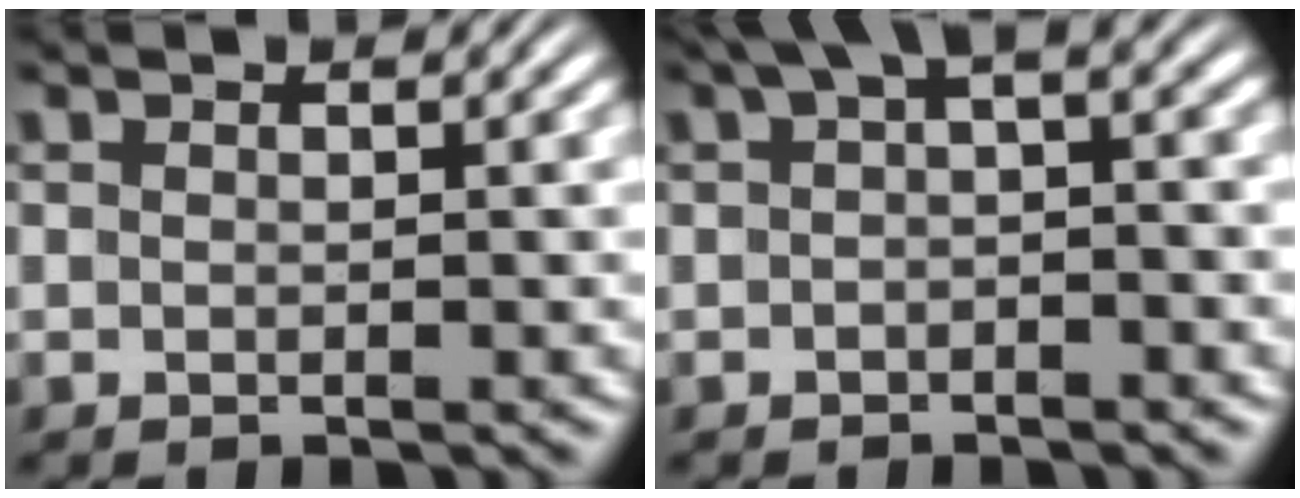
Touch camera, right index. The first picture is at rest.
{"total": 2.7, "force": [1.0, 1.0, 2.3], "torque": [-0.045, 0.008, 0.014]}